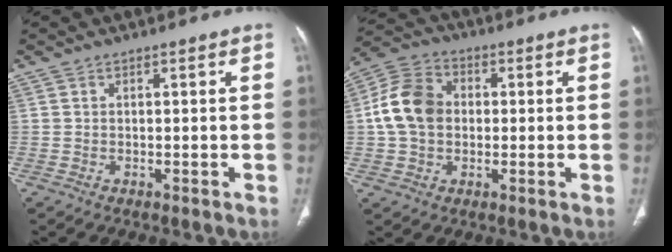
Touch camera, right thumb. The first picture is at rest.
{"total": 11.1, "force": [0.5, 8.5, 7.2], "torque": [-0.128, 0.024, 0.001]}